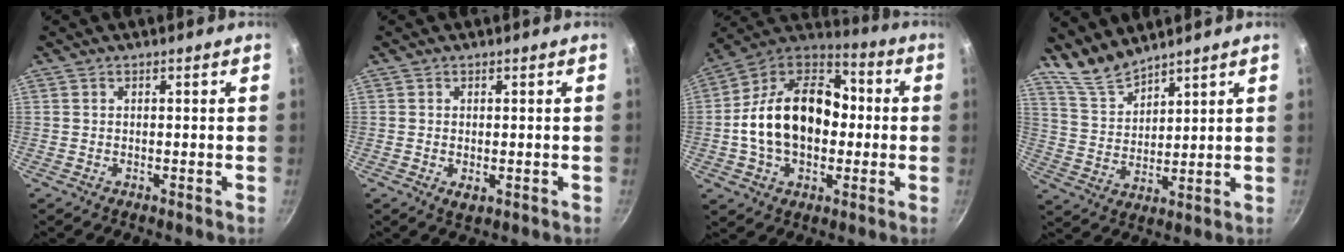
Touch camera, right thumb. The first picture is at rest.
{"total": 1.9, "force": [-0.3, 1.1, 1.5], "torque": [-0.024, -0.007, -0.002]}
{"total": 21.6, "force": [-0.7, 14.9, 15.6], "torque": [-0.239, 0.047, -0.026]}
{"total": 7.1, "force": [6.7, 1.6, 1.8], "torque": [-0.029, -0.045, 0.145]}